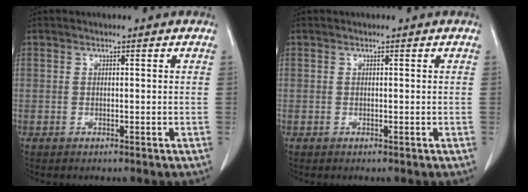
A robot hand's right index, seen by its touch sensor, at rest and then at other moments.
{"total": 0.0}